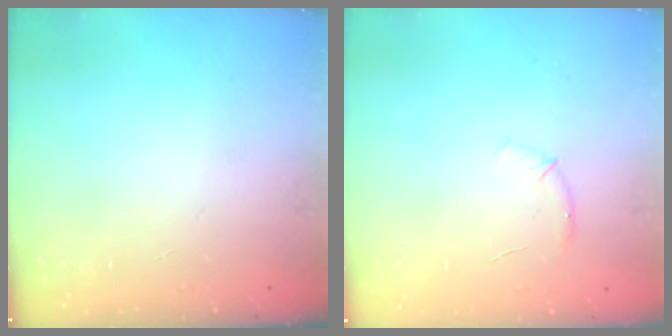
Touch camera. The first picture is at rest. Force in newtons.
{"total": 6.8, "press": 6.6, "slide": 1.8}